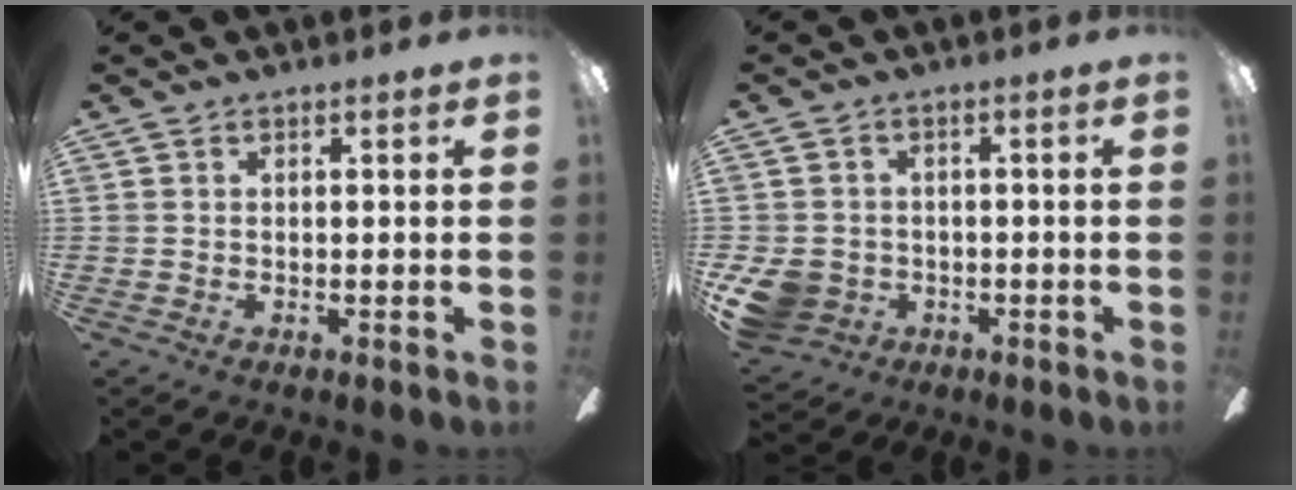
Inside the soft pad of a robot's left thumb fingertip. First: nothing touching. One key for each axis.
{"total": 7.6, "fx": -2.6, "fy": 6.4, "fz": 3.1, "tx": -0.082, "ty": 0.017, "tz": -0.049}